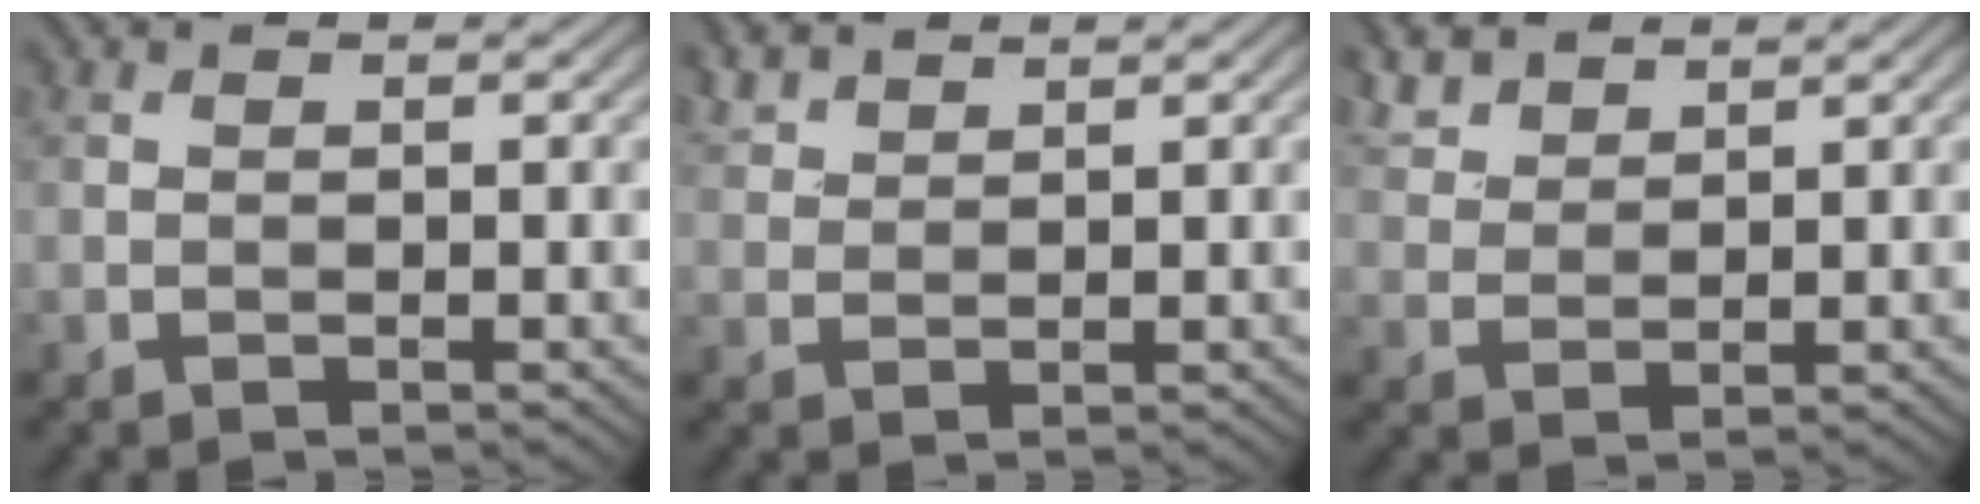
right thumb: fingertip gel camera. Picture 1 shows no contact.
{"total": 2.9, "force": [2.5, 1.1, 1.1], "torque": [-0.027, 0.008, 0.059]}
{"total": 4.4, "force": [3.7, 1.5, 1.7], "torque": [-0.049, 0.007, 0.085]}